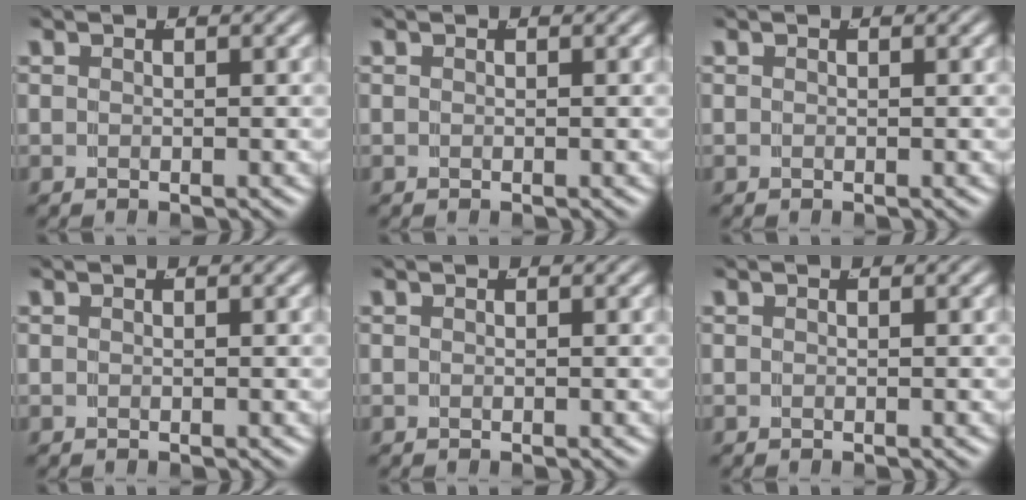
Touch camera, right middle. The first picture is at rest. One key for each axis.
{"total": 0.0}
{"total": 0.0}
{"total": 0.0}
{"total": 0.0}
{"total": 0.0}